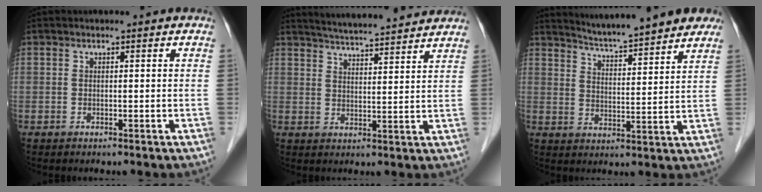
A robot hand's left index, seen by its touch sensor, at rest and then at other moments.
{"total": 14.0, "force": [13.0, 0.7, 5.1], "torque": [-0.086, 0.019, 0.178]}
{"total": 14.4, "force": [13.0, 0.9, 6.1], "torque": [-0.090, 0.005, 0.177]}